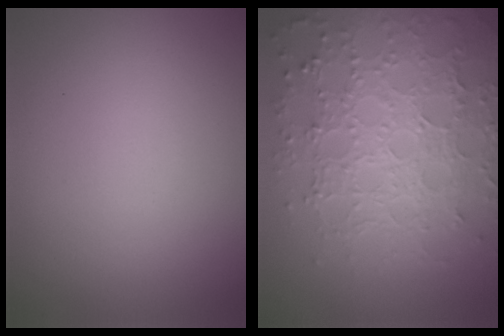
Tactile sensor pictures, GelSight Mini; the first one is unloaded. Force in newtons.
{"total": 7.9, "press": 5.7, "slide": 5.4}